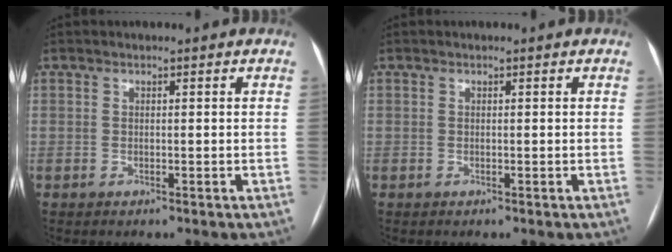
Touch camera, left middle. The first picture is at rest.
{"total": 0.0}